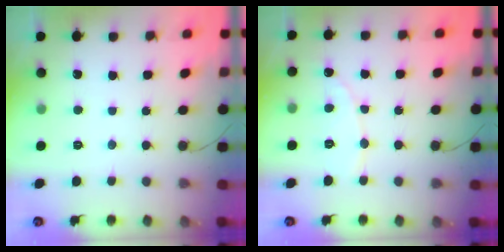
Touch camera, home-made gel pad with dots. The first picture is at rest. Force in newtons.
{"total": 6.4, "press": 6.4, "slide": 0.4}